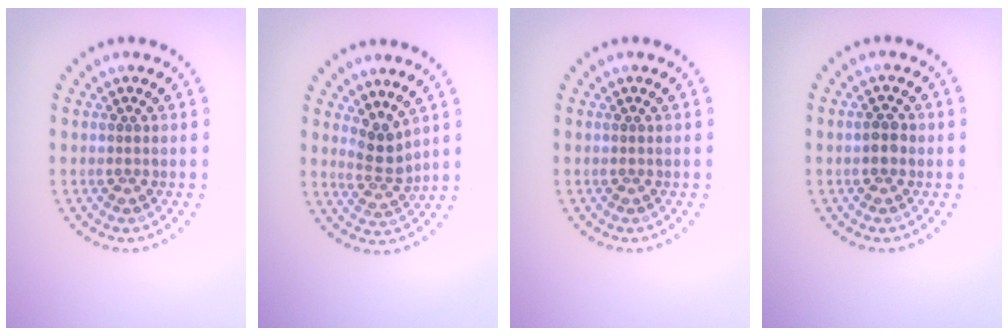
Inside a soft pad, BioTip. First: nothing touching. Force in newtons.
{"total": 2.5, "press": 1.7, "slide": 1.8}
{"total": 0.0}
{"total": 1.4, "press": 1.4, "slide": 0.1}